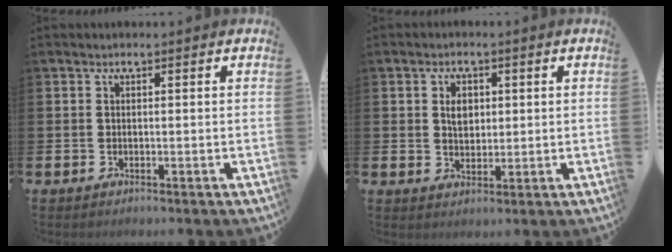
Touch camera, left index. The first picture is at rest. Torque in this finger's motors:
{"motor_torque": [0.76, -0.02, 0.11, 0.07]}